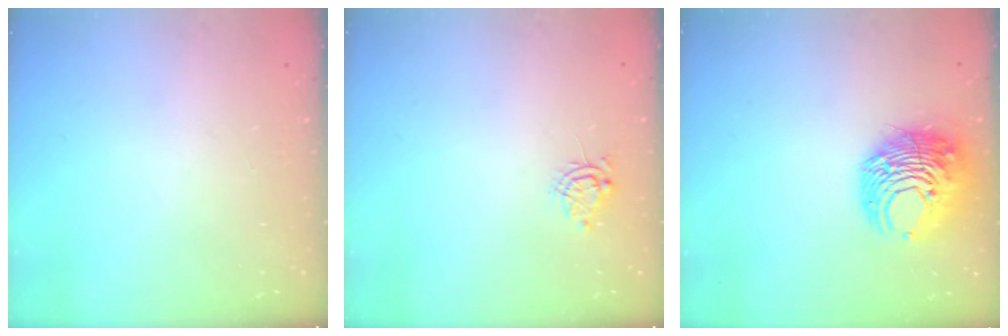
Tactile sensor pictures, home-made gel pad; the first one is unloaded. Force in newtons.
{"total": 6.1, "press": 6.0, "slide": 1.0}
{"total": 13.3, "press": 13.1, "slide": 1.8}